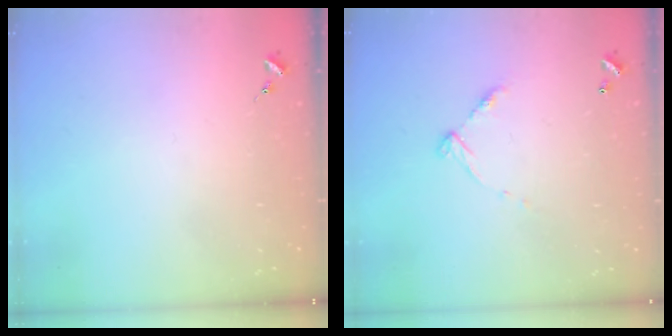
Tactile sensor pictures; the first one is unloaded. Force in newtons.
{"total": 7.3, "press": 7.3, "slide": 0.6}